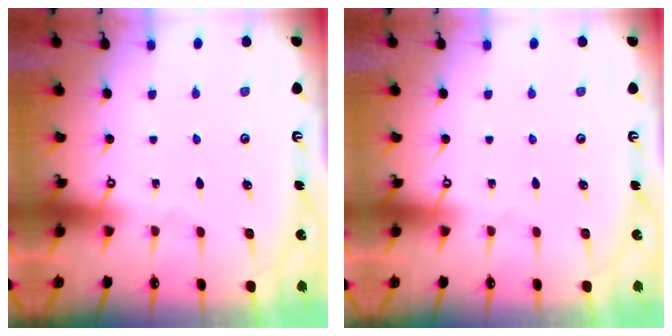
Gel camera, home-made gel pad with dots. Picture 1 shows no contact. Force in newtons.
{"total": 0.0}